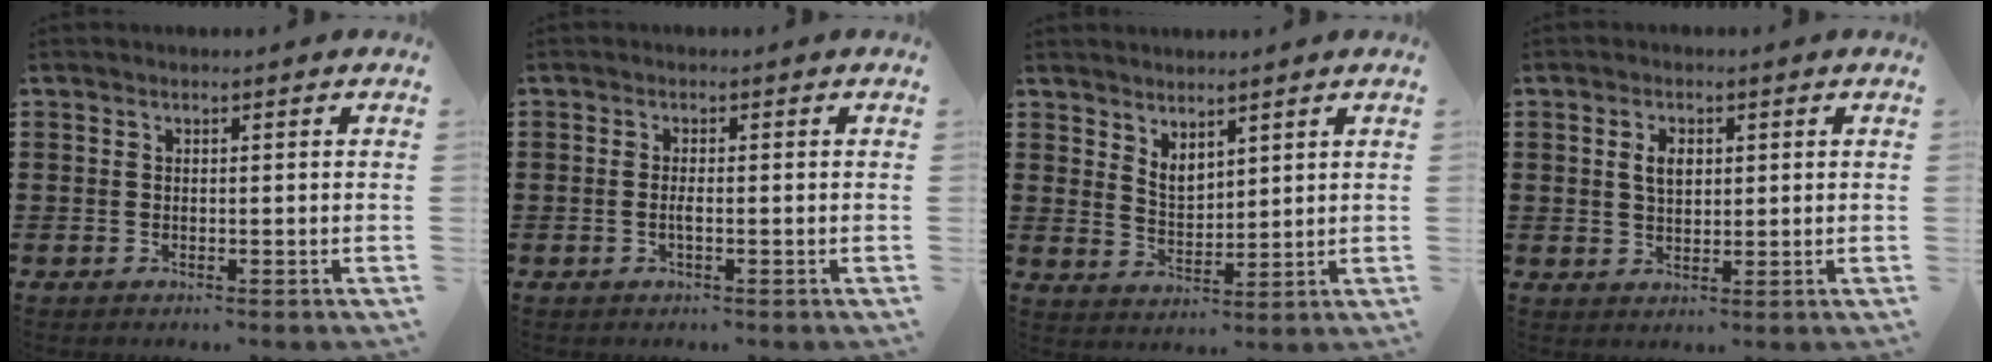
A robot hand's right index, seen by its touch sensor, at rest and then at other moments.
{"total": 1.5, "force": [-0.5, 0.2, 1.4], "torque": [-0.036, -0.003, -0.011]}
{"total": 3.2, "force": [2.6, 1.5, 1.0], "torque": [-0.028, 0.001, 0.049]}
{"total": 3.3, "force": [0.7, 2.0, 2.6], "torque": [-0.056, 0.009, 0.010]}